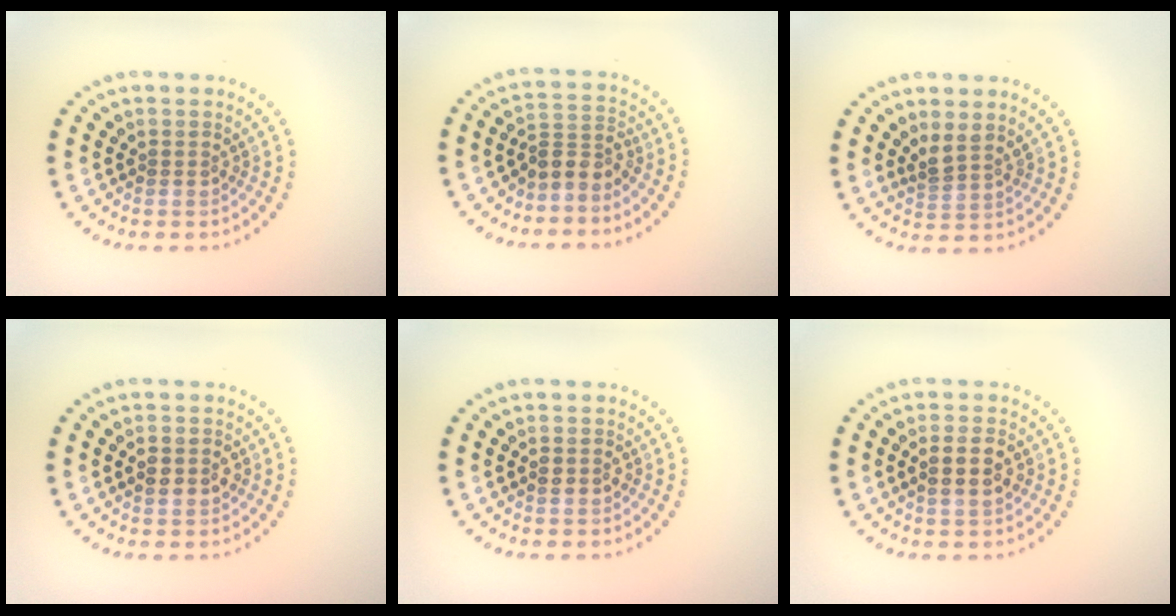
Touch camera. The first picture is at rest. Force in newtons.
{"total": 2.5, "press": 1.9, "slide": 1.7}
{"total": 2.0, "press": 1.4, "slide": 1.4}
{"total": 2.9, "press": 2.9, "slide": 0.2}
{"total": 1.5, "press": 1.5, "slide": 0.1}
{"total": 2.9, "press": 2.9, "slide": 0.6}